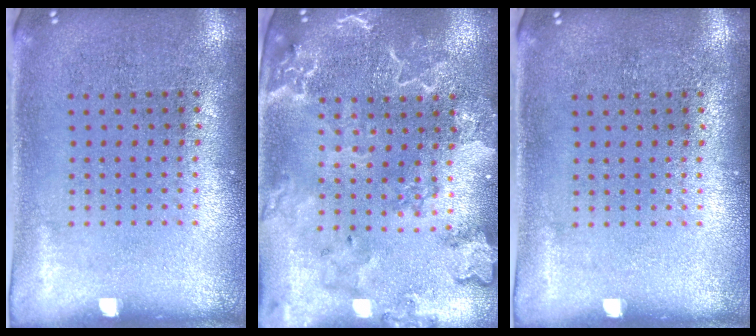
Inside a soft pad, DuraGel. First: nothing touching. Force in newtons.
{"total": 2.6, "press": 2.5, "slide": 0.9}
{"total": 0.0}